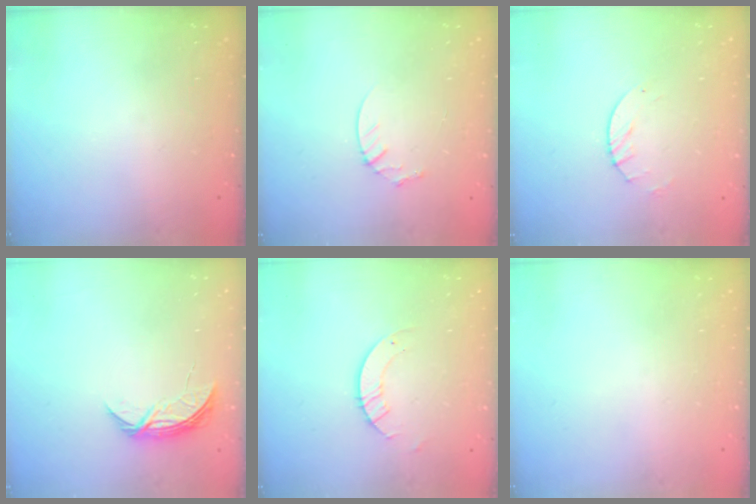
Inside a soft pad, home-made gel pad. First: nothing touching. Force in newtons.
{"total": 3.6, "press": 3.6, "slide": 0.4}
{"total": 2.6, "press": 2.5, "slide": 0.4}
{"total": 5.4, "press": 5.4, "slide": 0.5}
{"total": 3.2, "press": 3.2, "slide": 0.3}
{"total": 0.0}